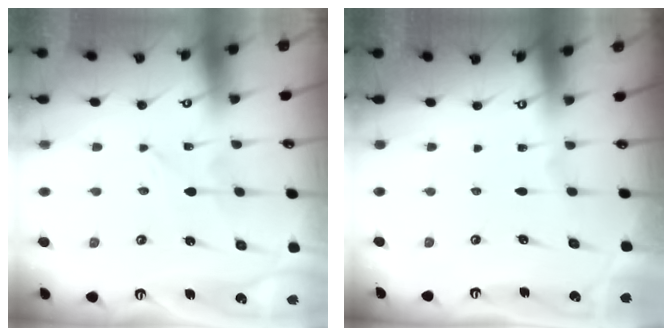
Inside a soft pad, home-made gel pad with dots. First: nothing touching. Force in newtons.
{"total": 0.0}